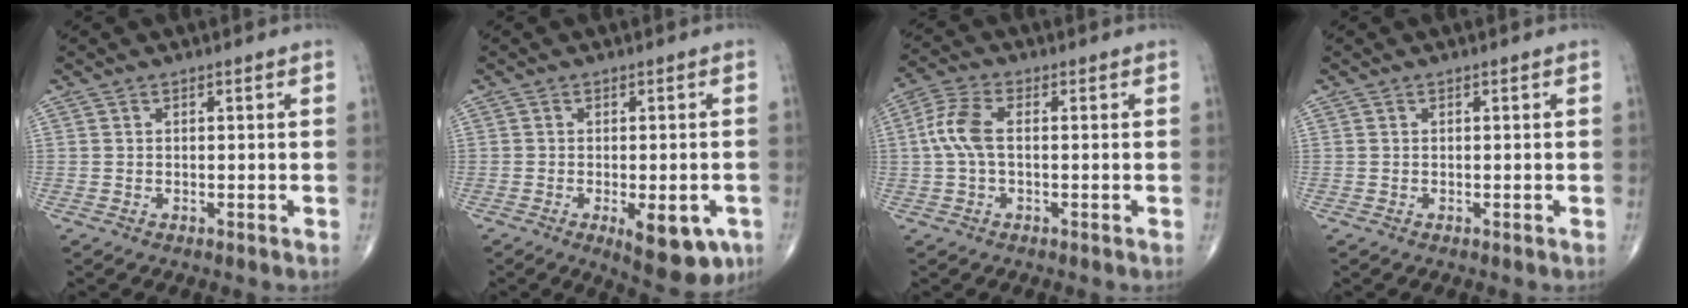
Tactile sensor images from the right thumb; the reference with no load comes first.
{"total": 9.9, "force": [-3.9, 4.0, 8.1], "torque": [-0.088, -0.002, -0.044]}
{"total": 6.4, "force": [0.2, 3.1, 5.6], "torque": [-0.139, 0.018, -0.001]}
{"total": 0.0}